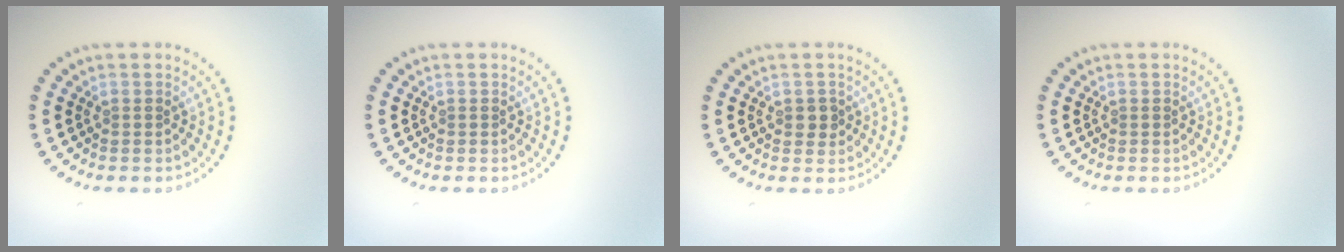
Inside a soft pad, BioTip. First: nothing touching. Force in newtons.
{"total": 0.0}
{"total": 1.4, "press": 1.4, "slide": 0.2}
{"total": 0.0}